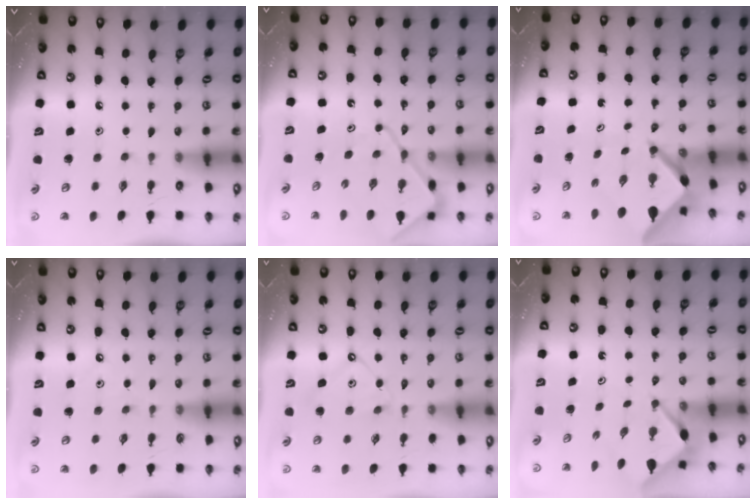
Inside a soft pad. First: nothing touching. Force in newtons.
{"total": 10.7, "press": 10.6, "slide": 1.0}
{"total": 5.3, "press": 5.3, "slide": 0.6}
{"total": 3.0, "press": 3.0, "slide": 0.4}
{"total": 8.4, "press": 8.3, "slide": 0.9}
{"total": 2.9, "press": 2.8, "slide": 0.3}